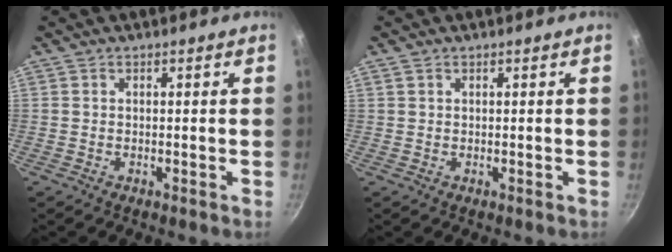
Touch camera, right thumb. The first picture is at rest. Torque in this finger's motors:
{"motor_torque": [-0.17, -0.20, -0.34, 0.15, 0.05]}